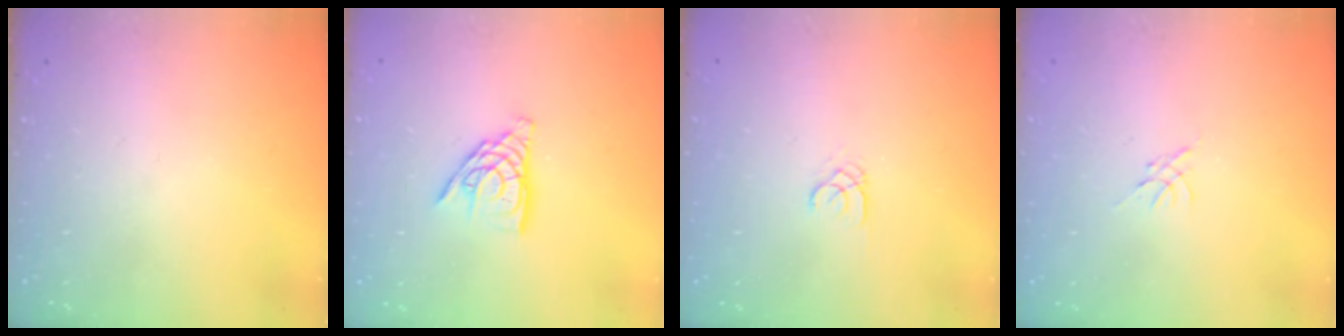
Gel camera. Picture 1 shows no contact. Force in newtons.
{"total": 11.4, "press": 11.4, "slide": 1.1}
{"total": 1.8, "press": 1.7, "slide": 0.2}
{"total": 0.0}